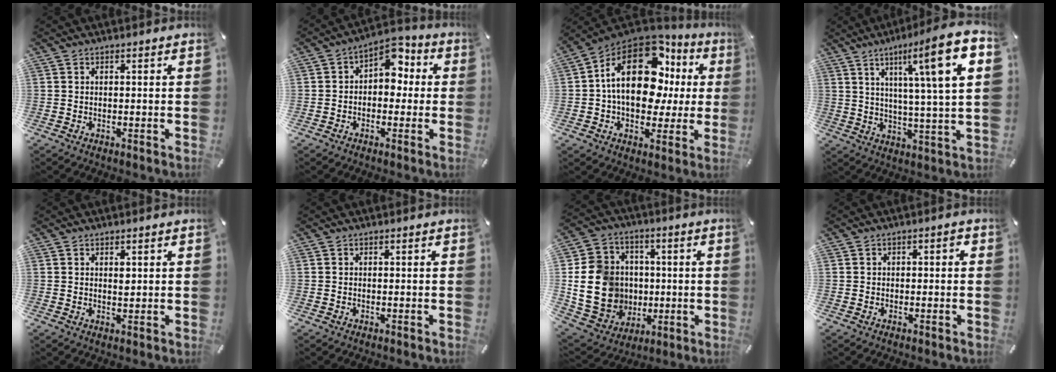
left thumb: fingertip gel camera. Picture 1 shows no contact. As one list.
[{"total": 7.1, "force": [1.9, 5.0, 4.7], "torque": [-0.063, -0.016, 0.027]}, {"total": 21.8, "force": [5.2, 13.4, 16.4], "torque": [-0.275, -0.021, 0.088]}, {"total": 15.4, "force": [6.3, 1.5, 14.0], "torque": [-0.218, -0.030, 0.082]}, {"total": 1.5, "force": [0.6, 0.8, 1.1], "torque": [-0.015, -0.002, 0.009]}, {"total": 0.0}, {"total": 17.8, "force": [-0.4, 15.9, 8.0], "torque": [-0.169, 0.008, 0.003]}, {"total": 1.0, "force": [-0.2, 0.9, 0.4], "torque": [-0.010, 0.008, -0.006]}]